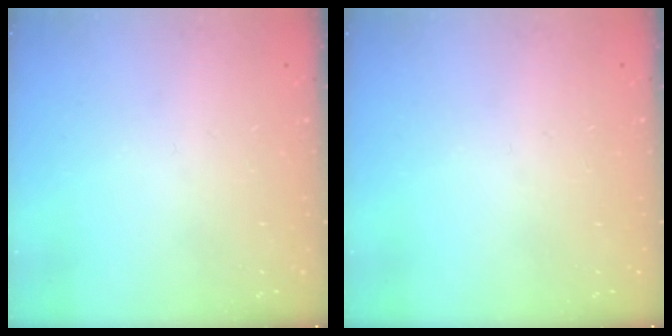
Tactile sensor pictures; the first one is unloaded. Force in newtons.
{"total": 0.0}